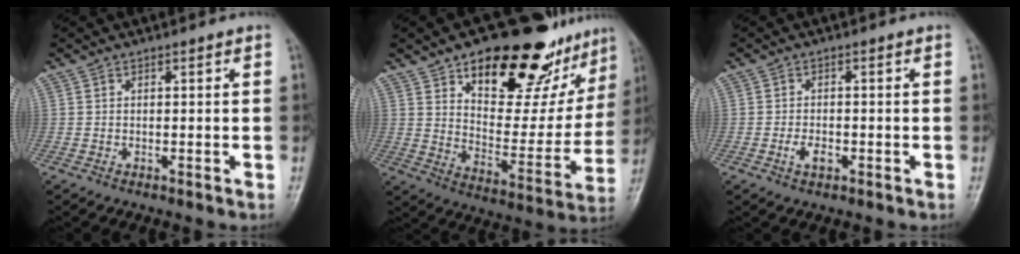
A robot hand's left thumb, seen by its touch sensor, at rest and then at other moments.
{"total": 26.3, "force": [17.2, 11.9, 15.9], "torque": [-0.168, -0.071, 0.256]}
{"total": 2.7, "force": [-1.0, 1.6, 1.9], "torque": [-0.033, 0.004, -0.019]}